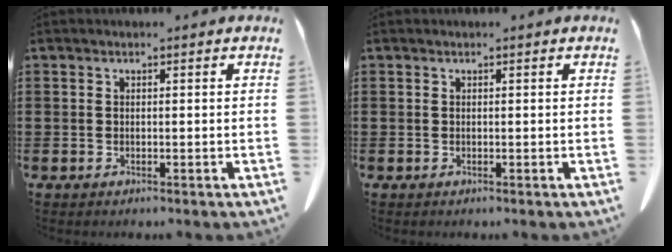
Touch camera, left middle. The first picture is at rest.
{"total": 0.0}